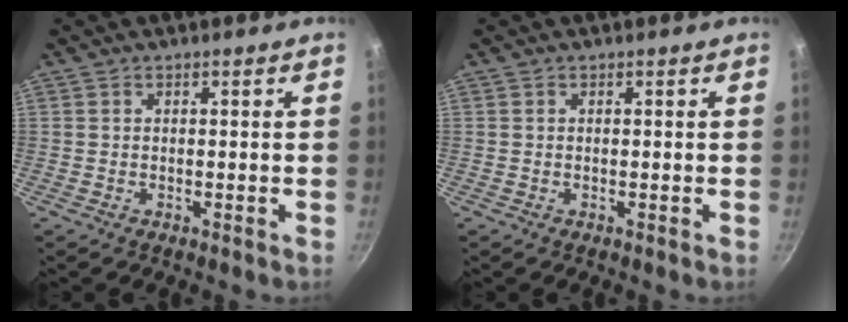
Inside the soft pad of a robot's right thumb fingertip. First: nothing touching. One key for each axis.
{"total": 0.0}